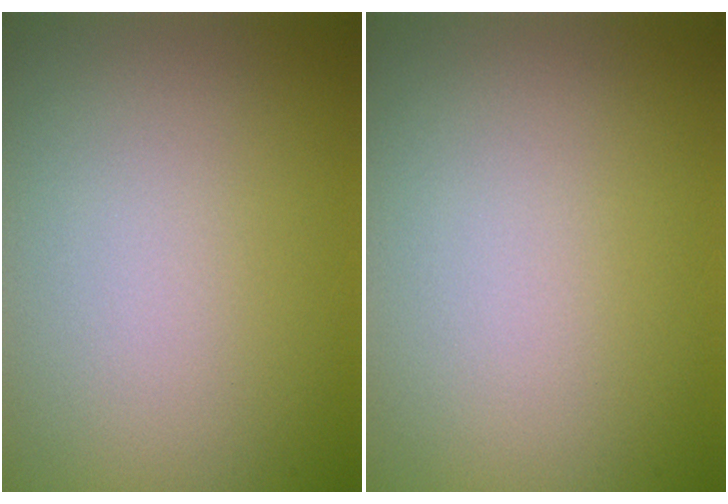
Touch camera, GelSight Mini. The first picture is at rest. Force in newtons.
{"total": 0.0}